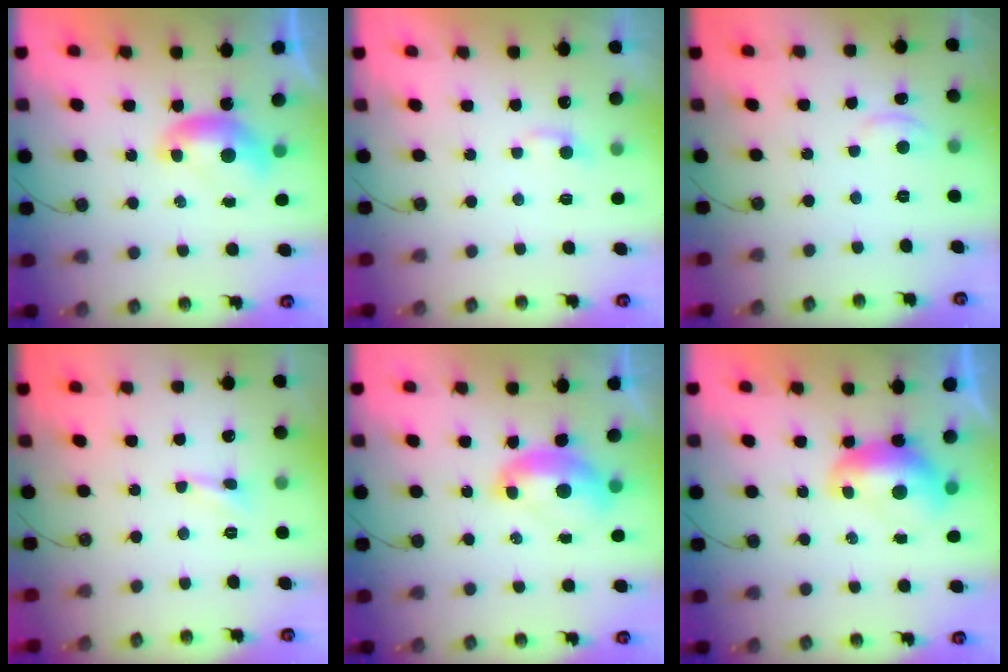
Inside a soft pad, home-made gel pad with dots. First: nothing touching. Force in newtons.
{"total": 2.3, "press": 2.3, "slide": 0.4}
{"total": 3.3, "press": 3.3, "slide": 0.4}
{"total": 2.1, "press": 2.0, "slide": 0.6}
{"total": 2.1, "press": 2.0, "slide": 0.7}
{"total": 1.6, "press": 1.6, "slide": 0.4}